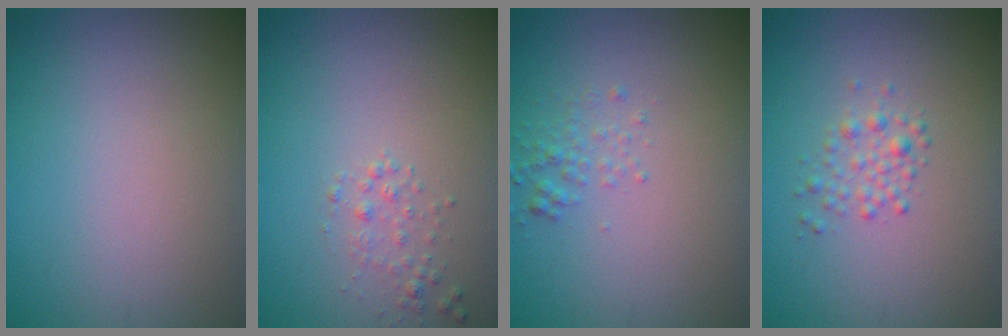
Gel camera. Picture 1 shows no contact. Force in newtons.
{"total": 1.2, "press": 1.2, "slide": 0.1}
{"total": 1.3, "press": 1.3, "slide": 0.0}
{"total": 1.6, "press": 1.6, "slide": 0.0}